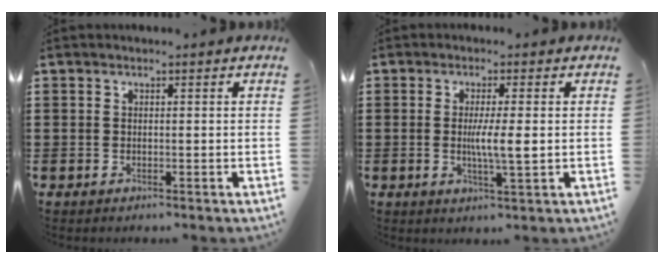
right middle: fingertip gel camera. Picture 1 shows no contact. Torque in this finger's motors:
{"motor_torque": [0.90, -0.35, 0.60, 0.19]}